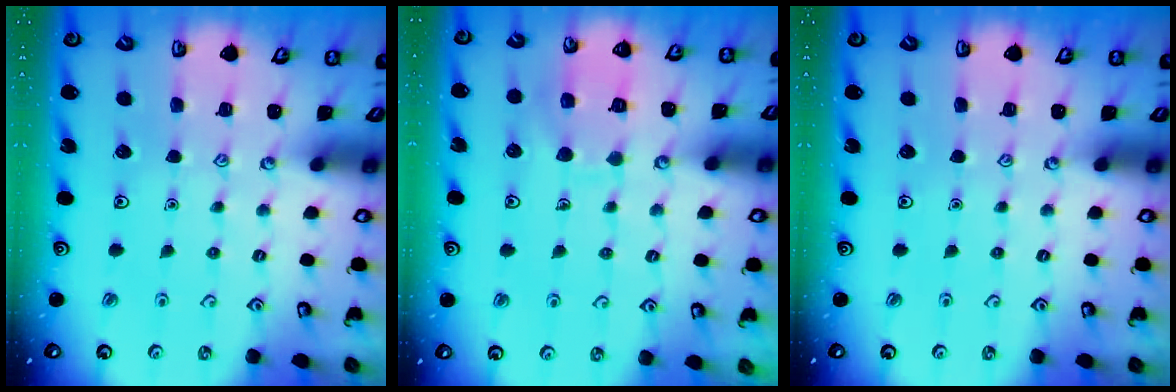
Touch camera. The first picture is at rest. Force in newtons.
{"total": 9.3, "press": 9.3, "slide": 0.8}
{"total": 0.0}